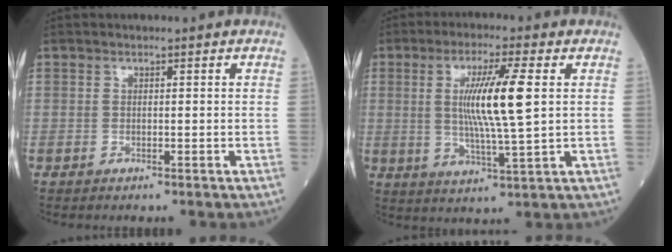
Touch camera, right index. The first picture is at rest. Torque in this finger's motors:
{"motor_torque": [1.55, 0.37, 0.75, 0.21]}